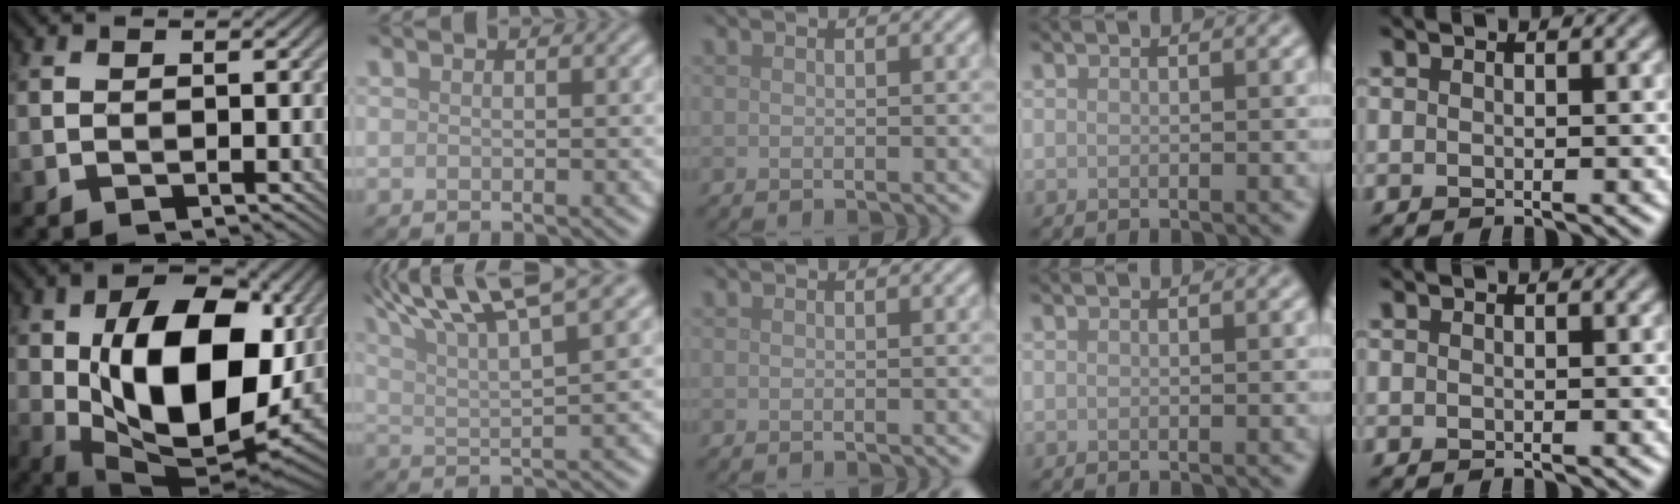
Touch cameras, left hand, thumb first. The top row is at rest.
{"thumb": {"total": 17.3, "force": [1.5, 10.3, 13.8], "torque": [-0.233, -0.010, 0.032]}, "index": {"total": 8.7, "force": [6.1, 1.8, 6.0], "torque": [-0.097, 0.021, 0.098]}}